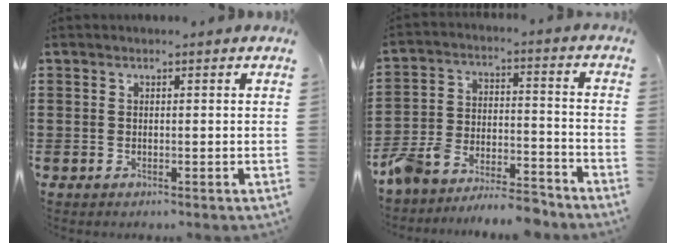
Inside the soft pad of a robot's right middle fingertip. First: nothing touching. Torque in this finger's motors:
{"motor_torque": [0.46, 0.12, 0.12, 0.16]}